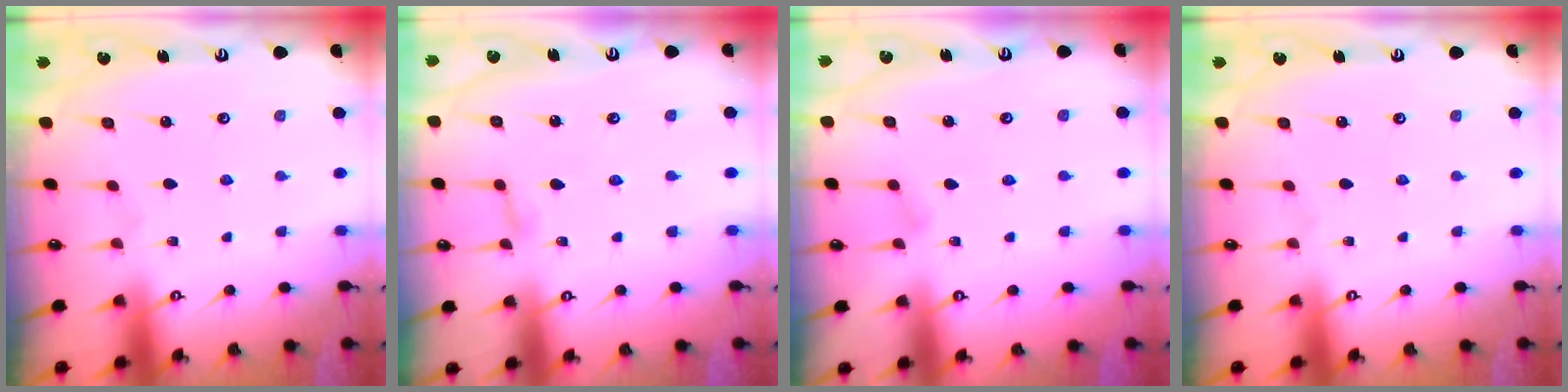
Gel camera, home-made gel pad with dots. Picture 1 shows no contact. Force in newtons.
{"total": 2.8, "press": 2.8, "slide": 0.3}
{"total": 4.1, "press": 4.1, "slide": 0.4}
{"total": 0.0}